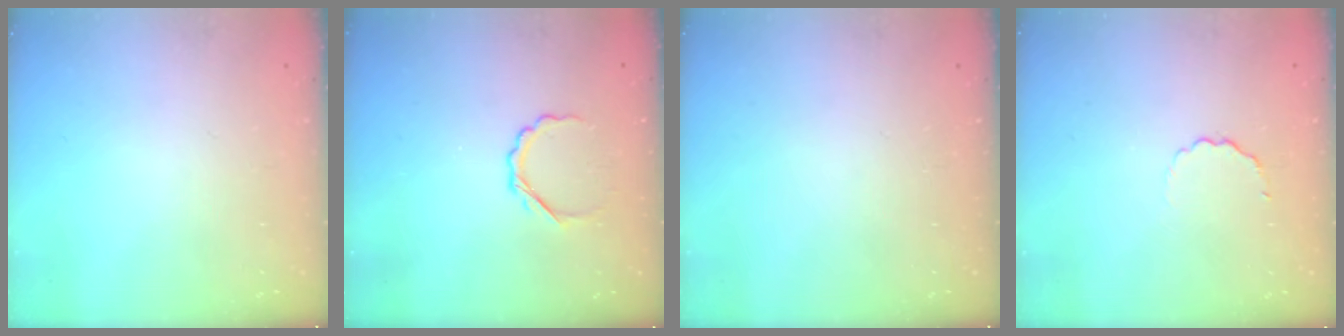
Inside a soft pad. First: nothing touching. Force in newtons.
{"total": 4.1, "press": 3.9, "slide": 1.1}
{"total": 0.0}
{"total": 2.7, "press": 2.5, "slide": 0.9}